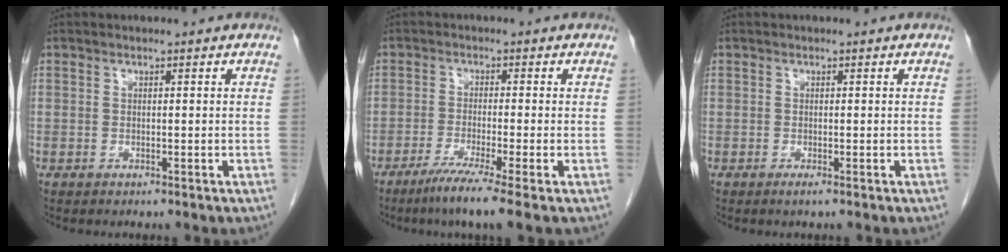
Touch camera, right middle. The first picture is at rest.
{"total": 6.9, "force": [-4.5, -1.1, 5.1], "torque": [-0.088, -0.022, -0.080]}
{"total": 0.6, "force": [-0.3, -0.1, 0.5], "torque": [-0.009, -0.002, -0.005]}